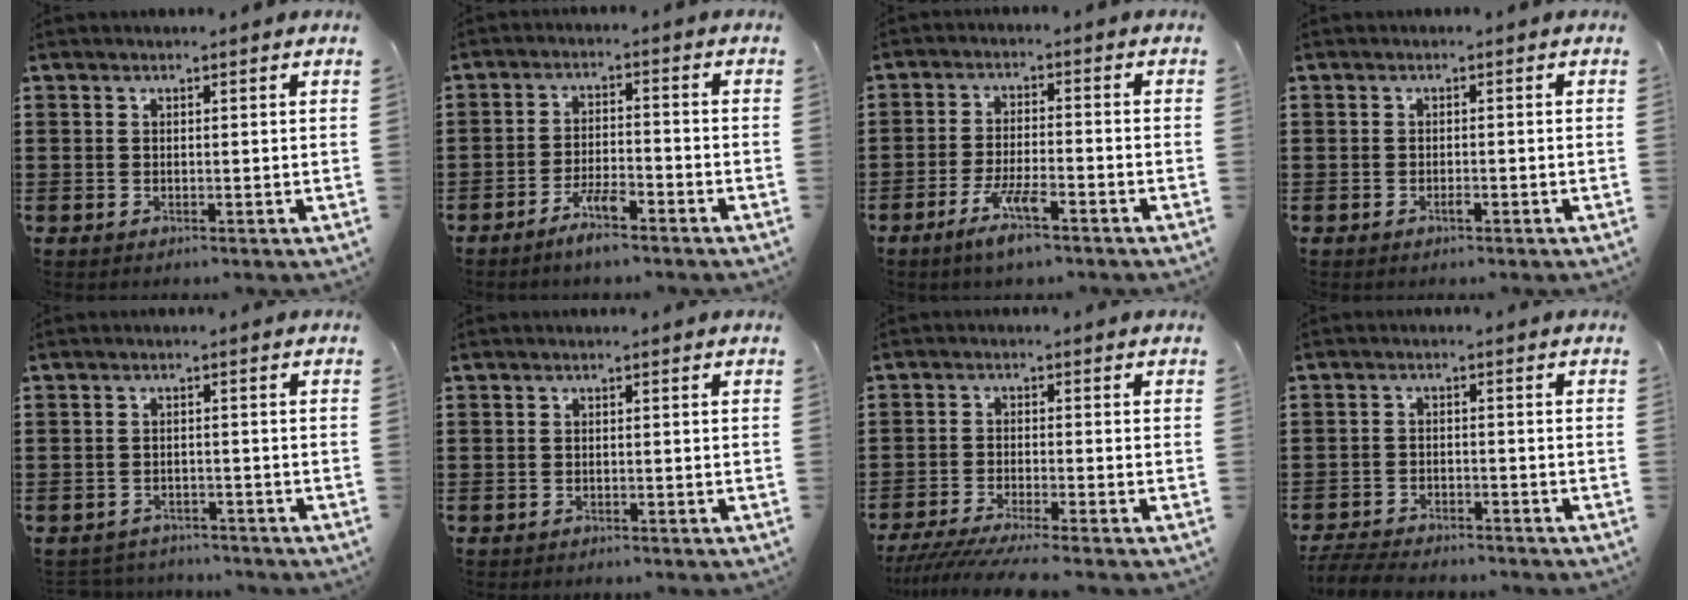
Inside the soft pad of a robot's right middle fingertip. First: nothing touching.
{"total": 4.5, "force": [-3.5, 0.8, 2.8], "torque": [-0.062, 0.002, -0.069]}
{"total": 5.8, "force": [-3.6, 0.9, 4.4], "torque": [-0.091, -0.007, -0.067]}
{"total": 0.8, "force": [-0.6, 0.2, 0.5], "torque": [-0.014, -0.005, -0.009]}
{"total": 2.2, "force": [-2.2, 0.4, -0.2], "torque": [-0.006, -0.002, -0.049]}
{"total": 0.6, "force": [-0.6, 0.2, 0.0], "torque": [-0.002, 0.000, -0.013]}
{"total": 4.2, "force": [-3.8, -0.3, 1.7], "torque": [-0.044, -0.017, -0.077]}
{"total": 4.3, "force": [-4.2, 0.6, 0.7], "torque": [-0.024, -0.001, -0.089]}